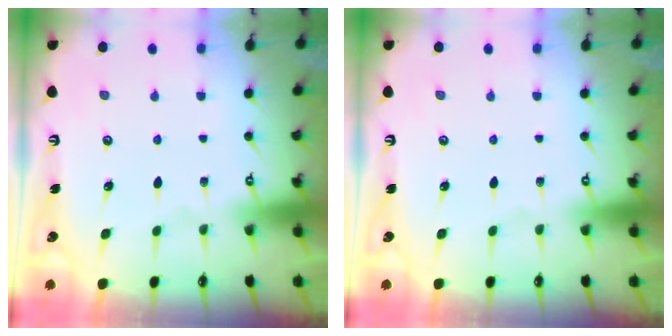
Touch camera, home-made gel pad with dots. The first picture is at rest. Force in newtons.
{"total": 0.0}